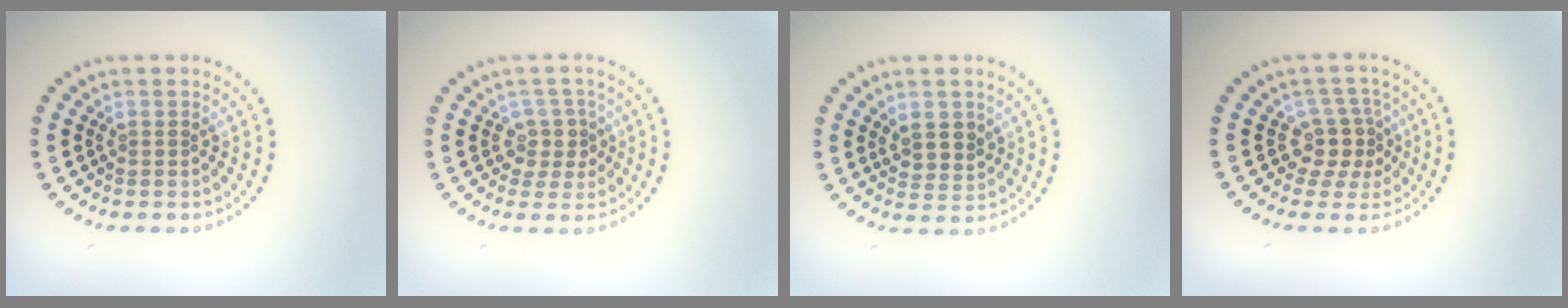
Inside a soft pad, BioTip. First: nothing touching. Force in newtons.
{"total": 2.2, "press": 1.9, "slide": 1.2}
{"total": 2.5, "press": 2.3, "slide": 0.9}
{"total": 2.9, "press": 2.2, "slide": 1.9}